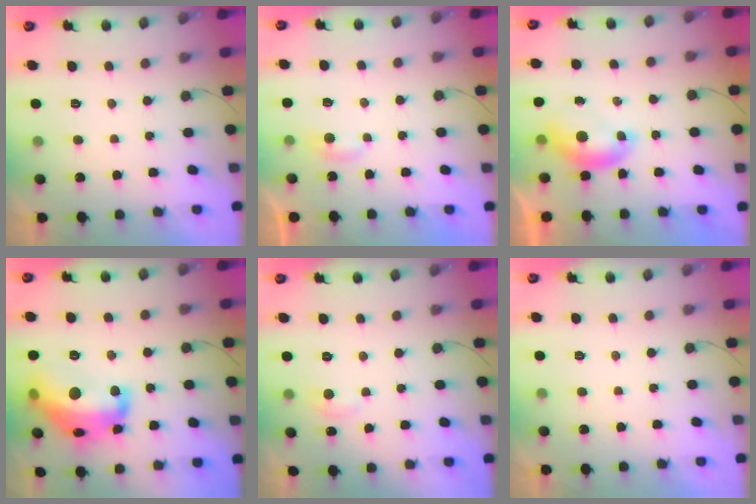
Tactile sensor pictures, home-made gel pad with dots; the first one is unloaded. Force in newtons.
{"total": 2.7, "press": 2.7, "slide": 0.3}
{"total": 6.7, "press": 6.7, "slide": 0.9}
{"total": 22.0, "press": 22.0, "slide": 1.3}
{"total": 5.0, "press": 5.0, "slide": 0.7}
{"total": 0.0}